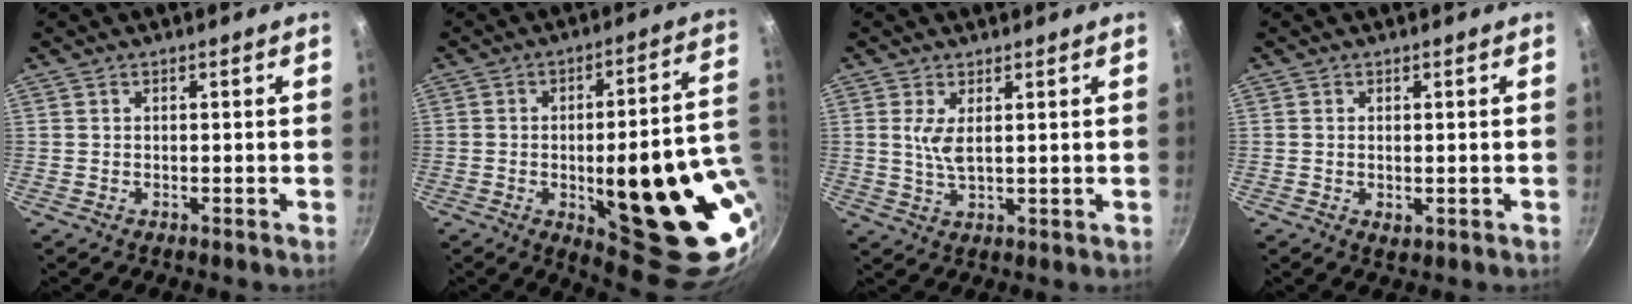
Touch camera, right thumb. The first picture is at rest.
{"total": 28.2, "force": [-4.0, 10.1, 26.1], "torque": [-0.291, -0.004, -0.032]}
{"total": 4.1, "force": [1.3, 1.5, 3.6], "torque": [-0.075, -0.010, 0.028]}
{"total": 1.7, "force": [-0.1, 1.0, 1.4], "torque": [-0.023, -0.005, 0.000]}